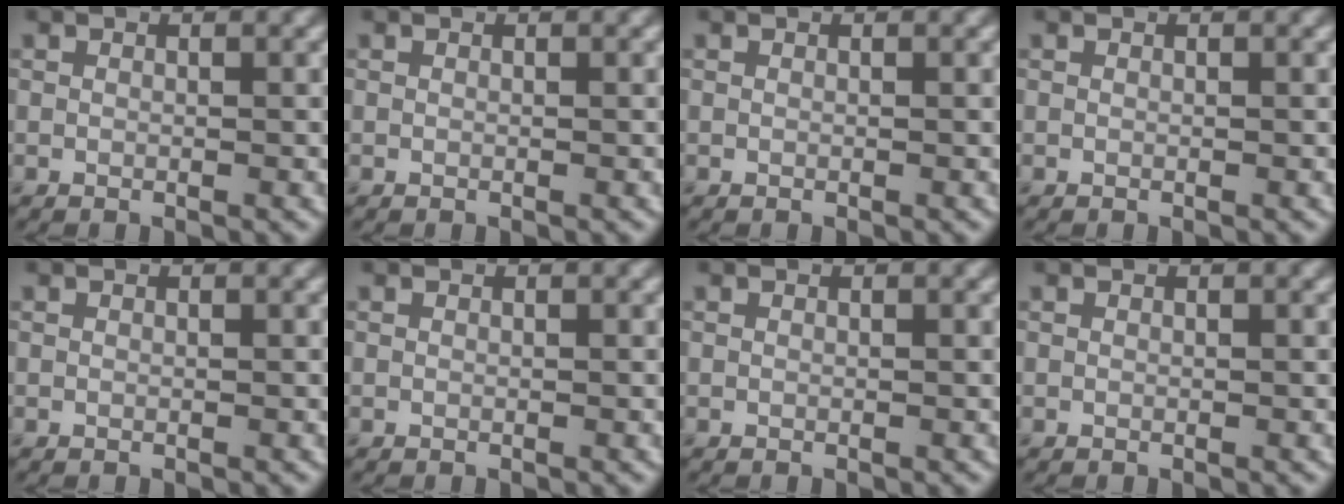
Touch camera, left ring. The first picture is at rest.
{"total": 0.0}
{"total": 0.0}
{"total": 0.0}
{"total": 0.0}
{"total": 0.0}
{"total": 0.0}
{"total": 0.0}